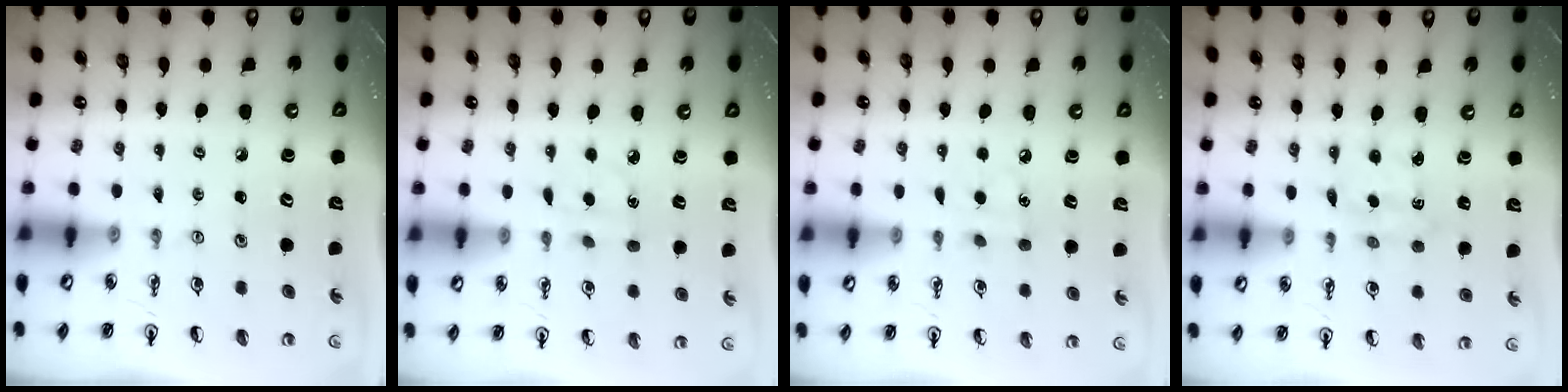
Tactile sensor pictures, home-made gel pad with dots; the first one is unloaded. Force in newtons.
{"total": 3.9, "press": 3.9, "slide": 0.6}
{"total": 6.8, "press": 6.8, "slide": 0.7}
{"total": 2.2, "press": 2.2, "slide": 0.4}